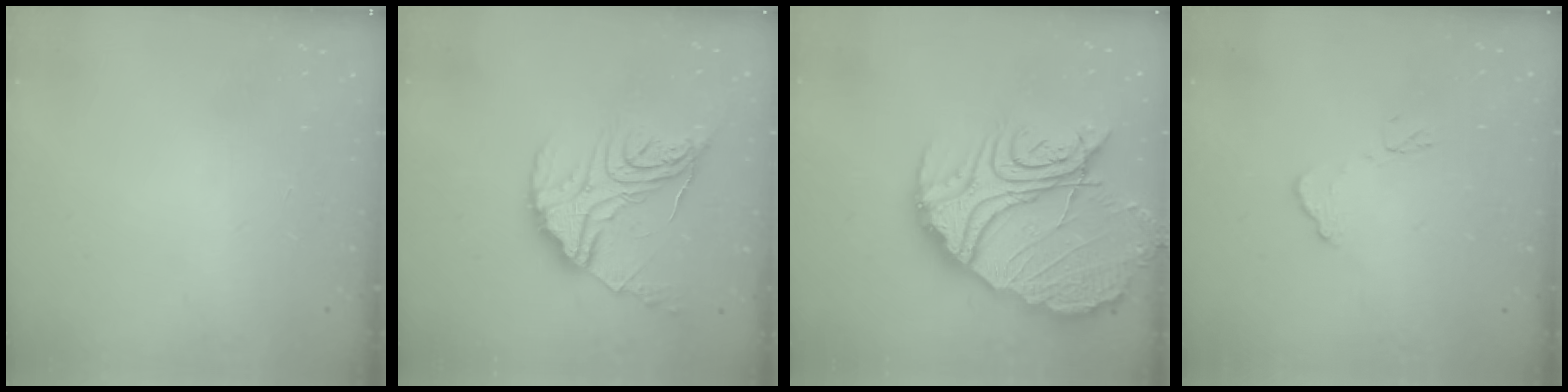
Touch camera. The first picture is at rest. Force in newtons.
{"total": 17.5, "press": 17.5, "slide": 1.4}
{"total": 27.7, "press": 27.6, "slide": 2.4}
{"total": 9.0, "press": 9.0, "slide": 0.5}